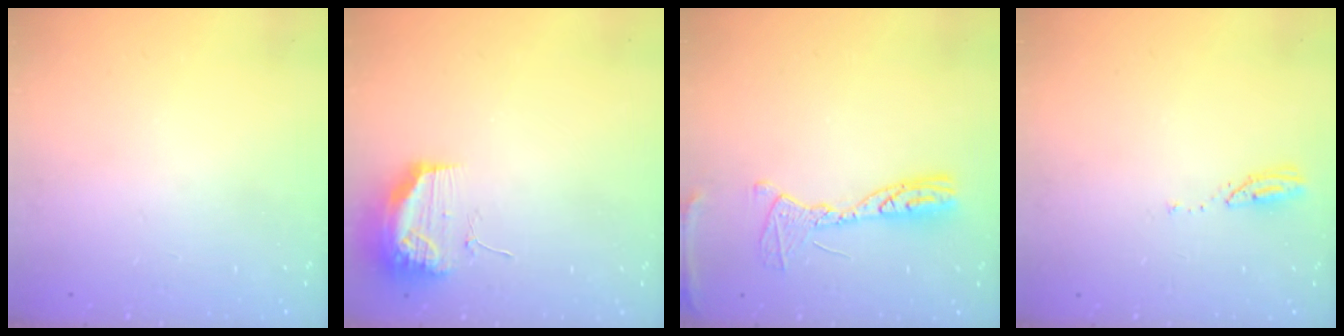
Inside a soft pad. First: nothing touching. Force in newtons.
{"total": 17.0, "press": 13.3, "slide": 10.6}
{"total": 12.0, "press": 11.9, "slide": 1.1}
{"total": 3.0, "press": 2.9, "slide": 0.3}